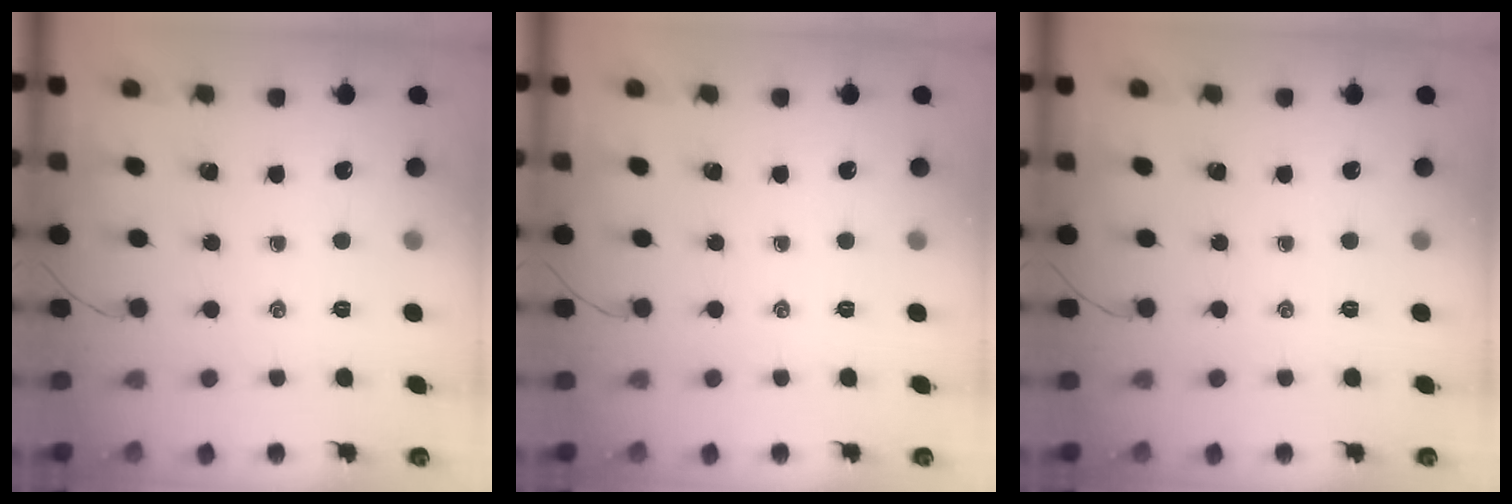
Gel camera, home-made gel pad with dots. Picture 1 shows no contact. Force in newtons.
{"total": 0.0}
{"total": 0.0}